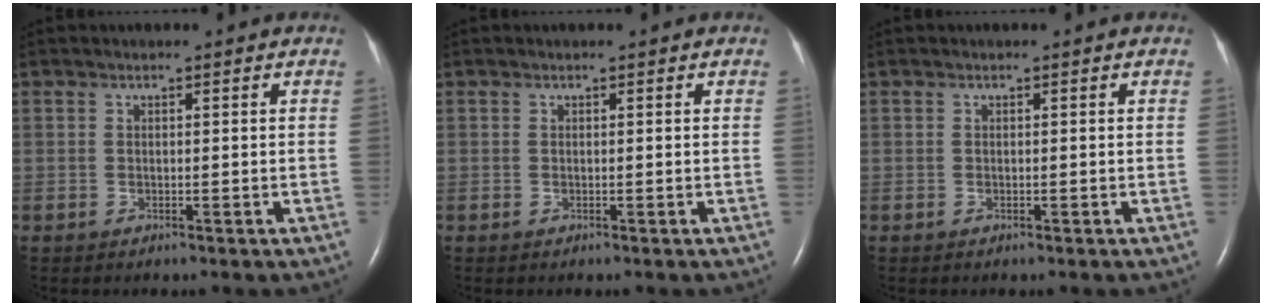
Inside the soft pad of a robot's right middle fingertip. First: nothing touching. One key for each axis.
{"total": 0.0}
{"total": 0.0}